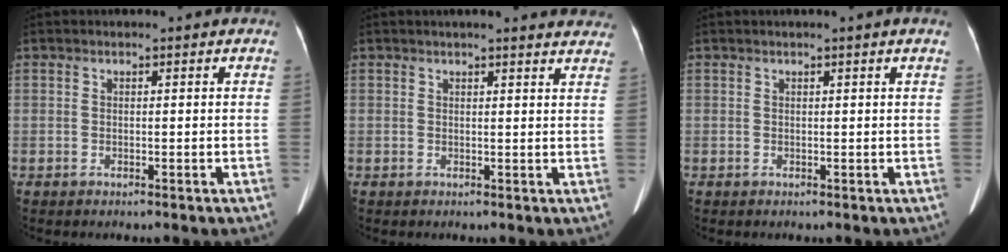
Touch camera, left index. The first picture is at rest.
{"total": 10.9, "force": [10.2, 2.0, 3.3], "torque": [-0.015, 0.006, 0.093]}
{"total": 0.6, "force": [0.3, -0.1, 0.4], "torque": [-0.013, 0.005, 0.011]}